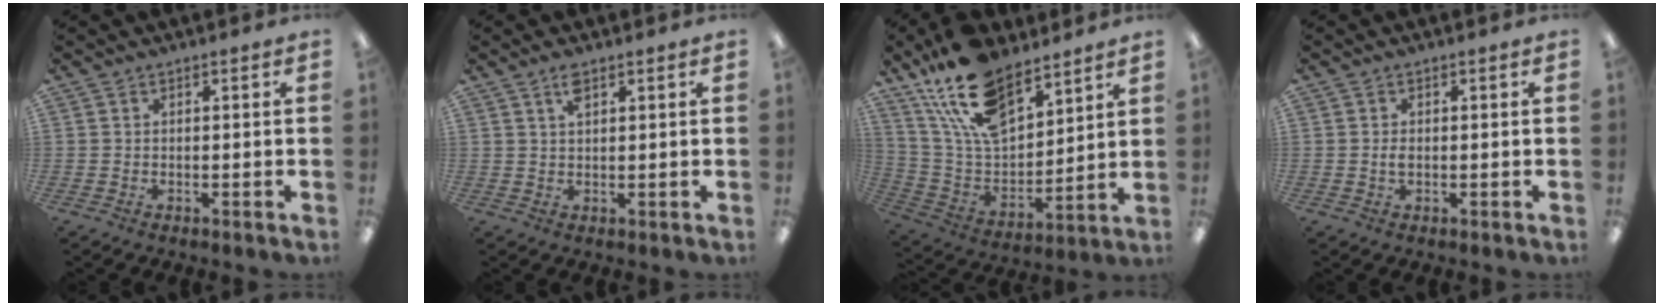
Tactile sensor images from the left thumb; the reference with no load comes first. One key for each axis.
{"total": 3.1, "fx": 2.0, "fy": 1.1, "fz": 2.0, "tx": -0.038, "ty": -0.001, "tz": 0.035}
{"total": 20.1, "fx": 13.7, "fy": 9.8, "fz": 11.0, "tx": -0.223, "ty": -0.065, "tz": 0.250}
{"total": 1.4, "fx": 0.0, "fy": 0.8, "fz": 1.1, "tx": -0.022, "ty": 0.002, "tz": -0.001}